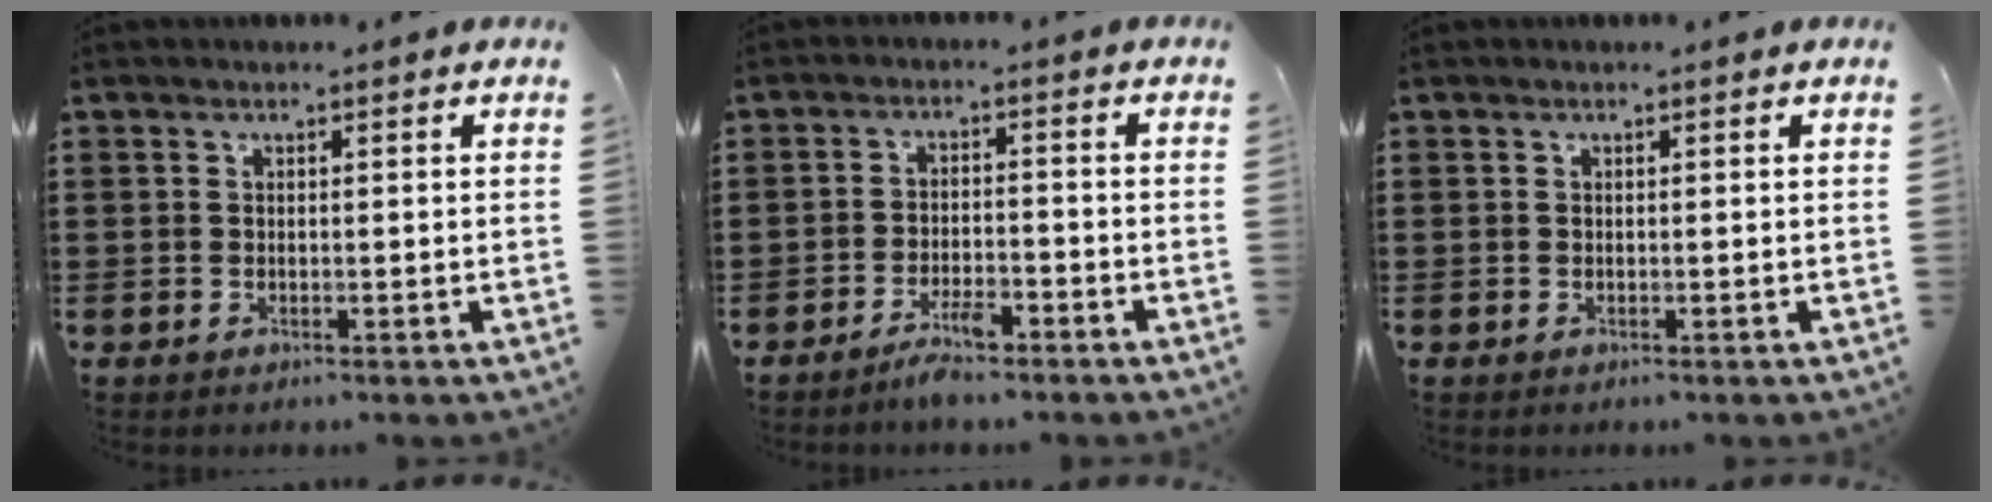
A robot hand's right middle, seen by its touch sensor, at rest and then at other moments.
{"total": 3.6, "force": [-2.9, 0.7, 2.0], "torque": [-0.041, 0.006, -0.057]}
{"total": 0.0}